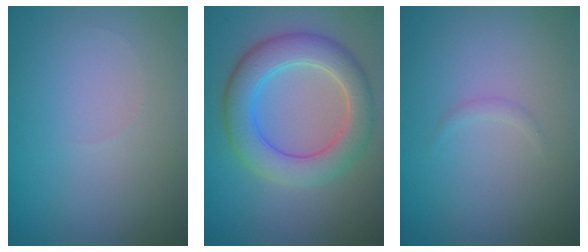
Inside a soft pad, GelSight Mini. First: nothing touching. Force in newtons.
{"total": 6.0, "press": 6.0, "slide": 0.4}
{"total": 0.6, "press": 0.6, "slide": 0.1}